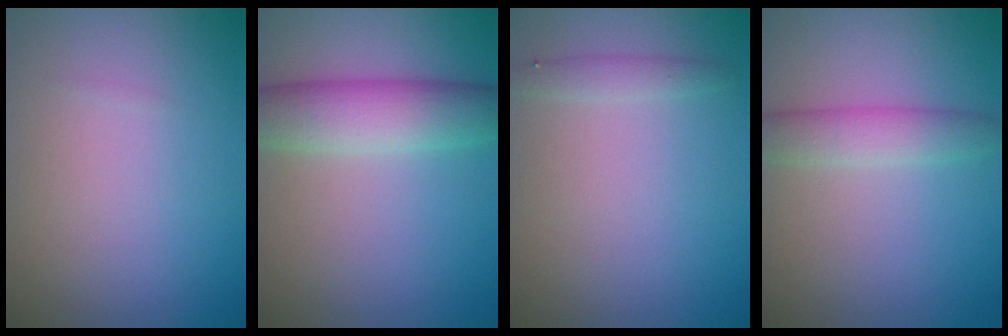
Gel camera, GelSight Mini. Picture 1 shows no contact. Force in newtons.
{"total": 5.4, "press": 5.4, "slide": 0.2}
{"total": 1.1, "press": 1.1, "slide": 0.1}
{"total": 2.8, "press": 2.8, "slide": 0.1}